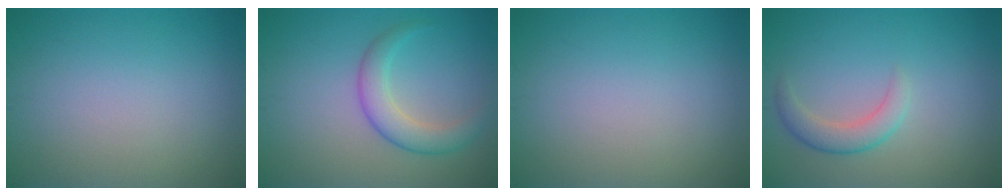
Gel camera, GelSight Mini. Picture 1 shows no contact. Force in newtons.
{"total": 3.4, "press": 3.4, "slide": 0.1}
{"total": 0.0}
{"total": 2.5, "press": 2.5, "slide": 0.2}